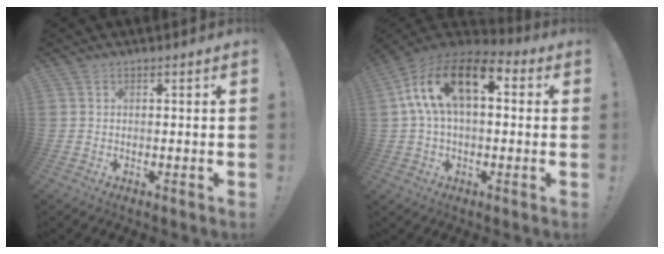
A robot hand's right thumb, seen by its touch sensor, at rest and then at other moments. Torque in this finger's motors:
{"motor_torque": [2.49, 2.52, 0.85, 0.65, 0.33]}